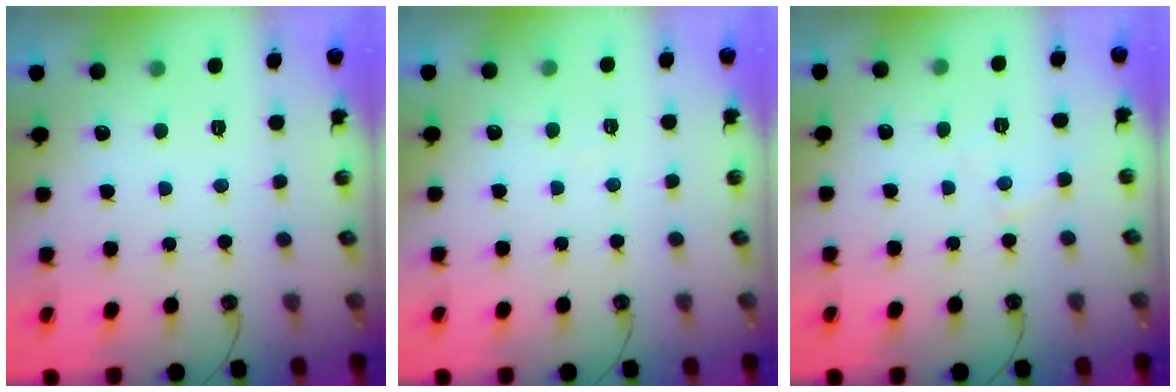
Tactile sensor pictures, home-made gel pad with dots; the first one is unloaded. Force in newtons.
{"total": 2.9, "press": 2.8, "slide": 0.5}
{"total": 4.6, "press": 4.5, "slide": 0.8}